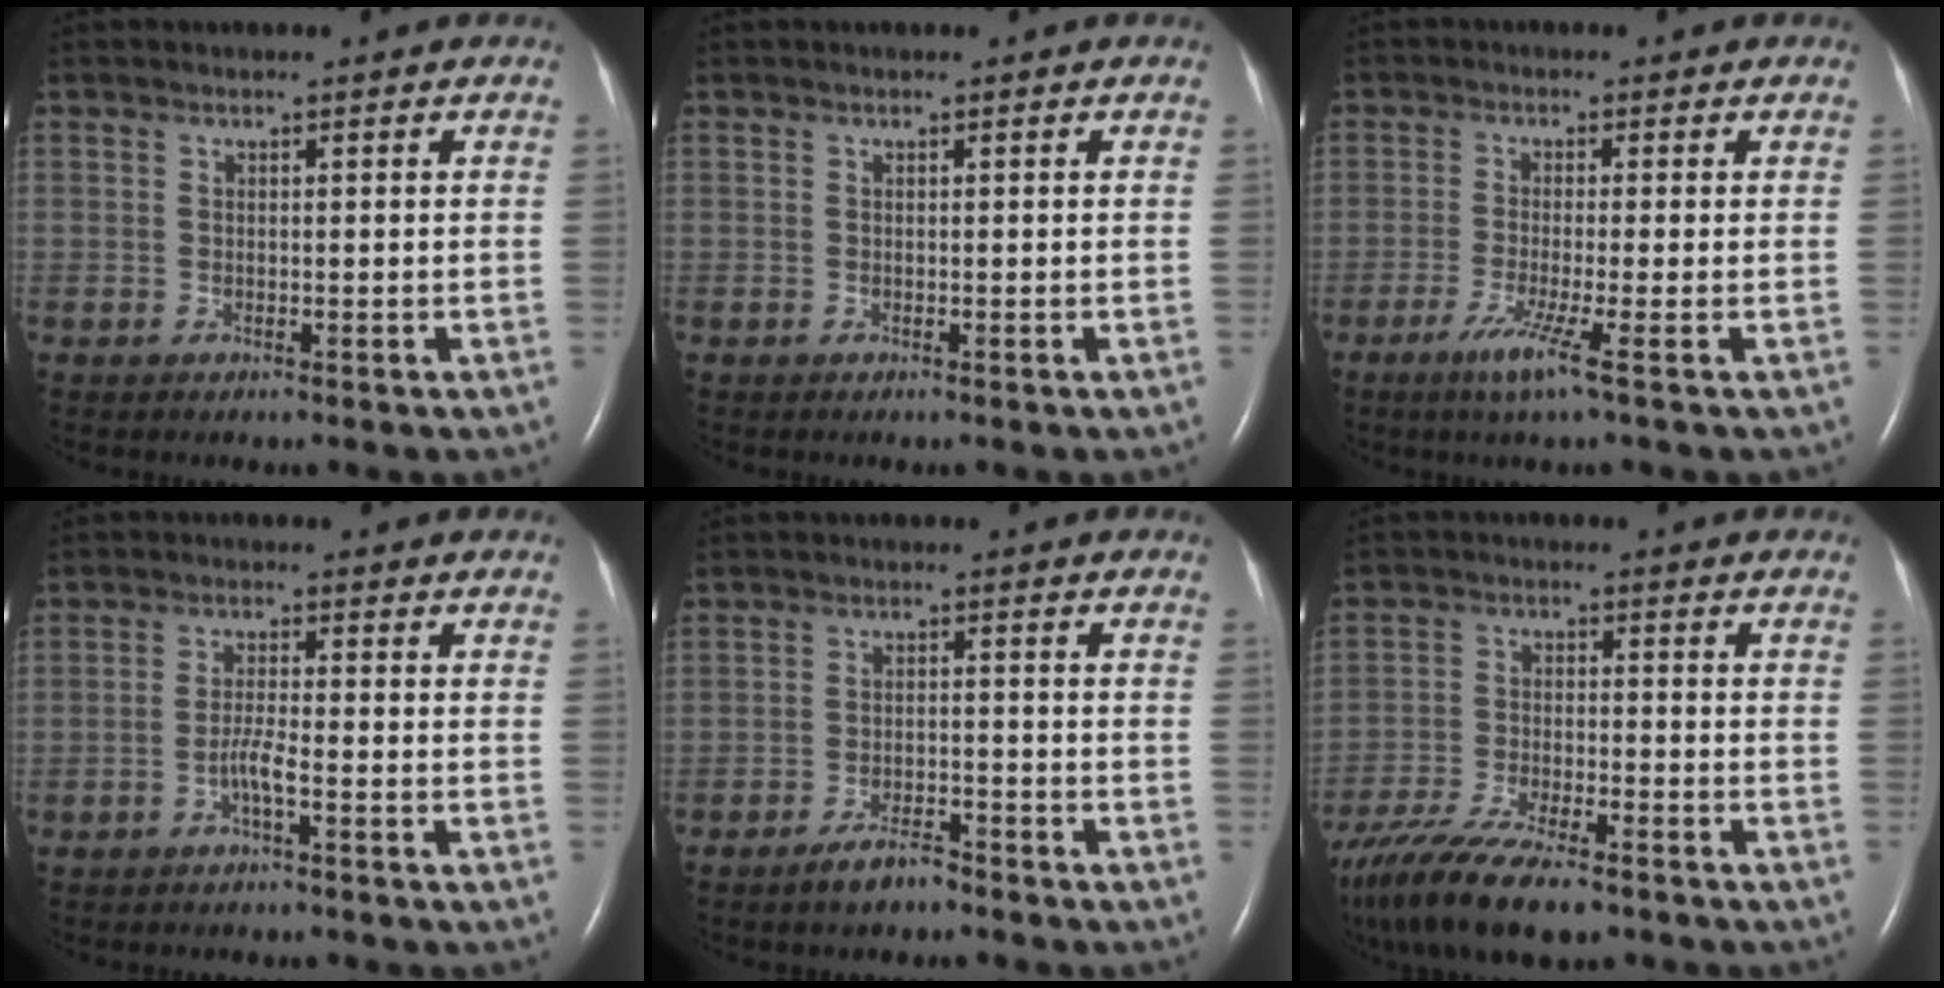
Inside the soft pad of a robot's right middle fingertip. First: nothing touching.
{"total": 0.0}
{"total": 4.7, "force": [-2.5, -0.9, 3.8], "torque": [-0.080, -0.017, -0.052]}
{"total": 2.7, "force": [-1.4, -0.1, 2.3], "torque": [-0.046, -0.001, -0.030]}
{"total": 3.8, "force": [-3.2, 0.9, 1.9], "torque": [-0.042, -0.002, -0.056]}
{"total": 16.5, "force": [-12.8, 3.9, 9.7], "torque": [-0.204, -0.034, -0.216]}